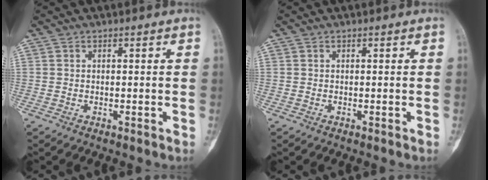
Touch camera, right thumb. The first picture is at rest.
{"total": 0.0}